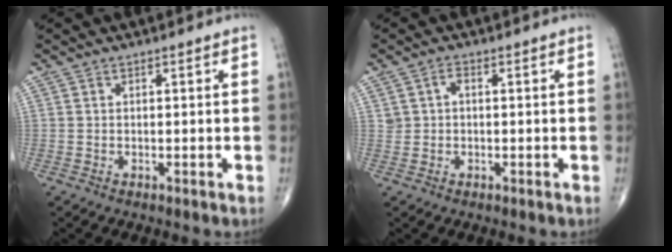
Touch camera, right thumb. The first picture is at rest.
{"total": 2.1, "force": [0.4, 1.5, 1.4], "torque": [-0.022, 0.009, 0.009]}